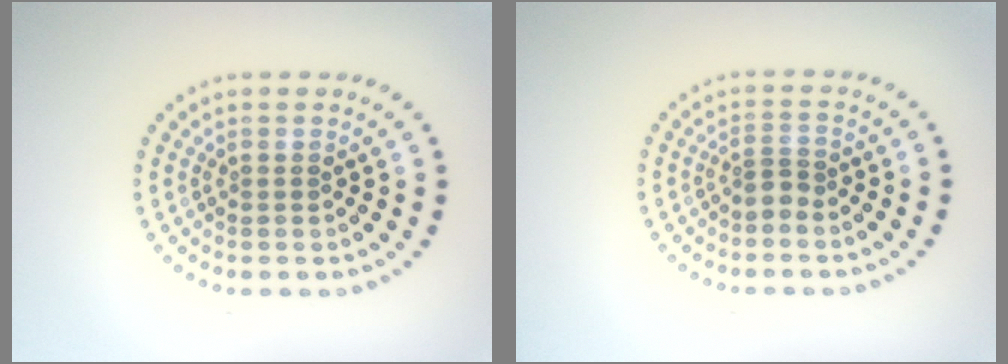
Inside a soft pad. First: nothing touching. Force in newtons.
{"total": 1.3, "press": 0.8, "slide": 1.0}